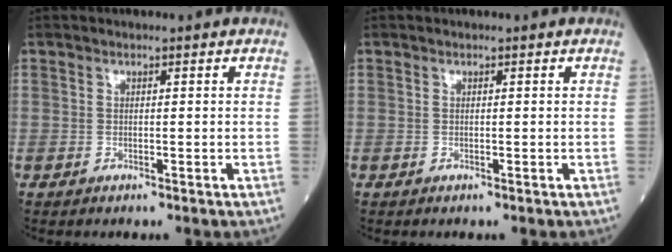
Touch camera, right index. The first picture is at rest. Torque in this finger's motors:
{"motor_torque": [0.00, 0.00, 0.00, 0.00]}